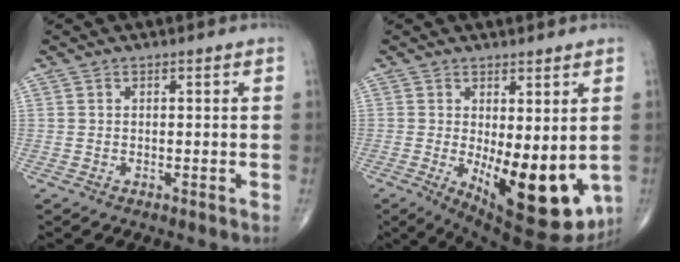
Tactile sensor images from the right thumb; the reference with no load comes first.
{"total": 15.9, "force": [-2.2, 6.5, 14.4], "torque": [-0.199, -0.036, -0.010]}